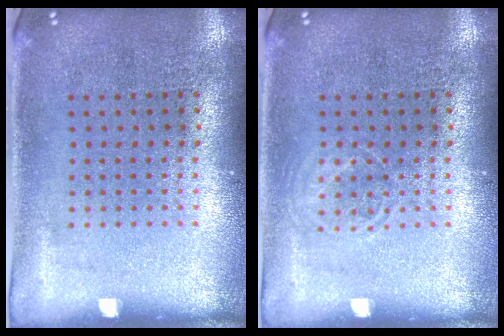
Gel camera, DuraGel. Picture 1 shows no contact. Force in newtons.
{"total": 1.1, "press": 1.1, "slide": 0.2}